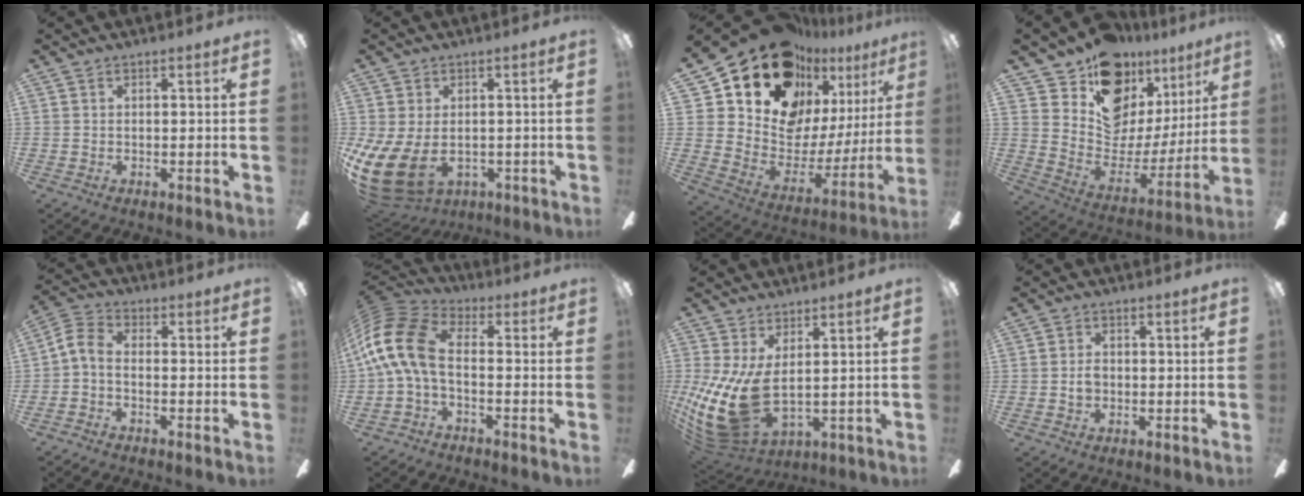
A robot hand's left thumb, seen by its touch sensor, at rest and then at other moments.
{"total": 10.8, "force": [-1.0, 7.2, 8.0], "torque": [-0.181, -0.012, -0.016]}
{"total": 20.9, "force": [15.9, 11.4, 7.3], "torque": [-0.147, -0.117, 0.308]}
{"total": 16.4, "force": [13.0, 8.9, 4.7], "torque": [-0.084, -0.114, 0.240]}
{"total": 6.3, "force": [-0.7, 3.7, 5.1], "torque": [-0.124, 0.009, -0.017]}
{"total": 15.1, "force": [-0.8, 8.9, 12.1], "torque": [-0.261, 0.015, -0.017]}
{"total": 14.4, "force": [0.5, 7.8, 12.1], "torque": [-0.275, -0.027, 0.018]}
{"total": 2.7, "force": [-0.3, 2.1, 1.8], "torque": [-0.025, 0.003, -0.008]}